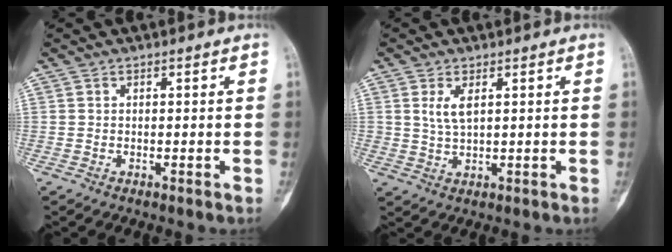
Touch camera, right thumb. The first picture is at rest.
{"total": 3.7, "force": [1.4, 1.6, 3.0], "torque": [-0.060, -0.006, 0.032]}